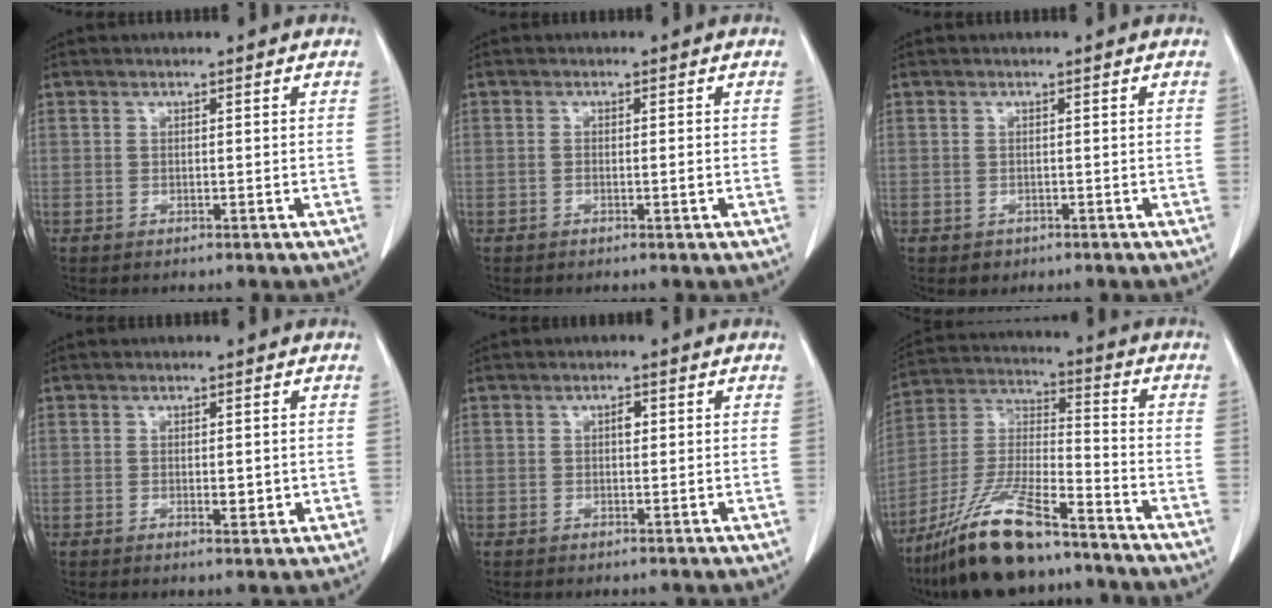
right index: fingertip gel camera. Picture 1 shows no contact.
{"total": 0.9, "force": [-0.3, 0.1, 0.9], "torque": [-0.014, 0.001, -0.005]}
{"total": 1.1, "force": [-0.6, 0.9, 0.1], "torque": [-0.004, 0.003, -0.005]}
{"total": 1.9, "force": [-0.1, 1.0, 1.7], "torque": [-0.020, -0.003, 0.001]}
{"total": 1.8, "force": [0.5, 0.8, 1.5], "torque": [-0.024, 0.002, 0.007]}
{"total": 16.5, "force": [-12.5, 3.1, 10.2], "torque": [-0.219, -0.018, -0.230]}